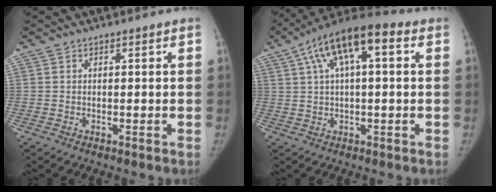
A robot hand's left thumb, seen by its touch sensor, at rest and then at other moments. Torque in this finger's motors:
{"motor_torque": [0.21, 0.14, 1.62, -0.37, 0.15]}